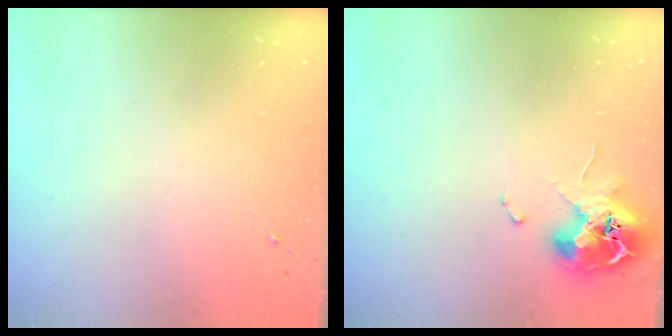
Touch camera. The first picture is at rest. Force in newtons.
{"total": 12.3, "press": 12.2, "slide": 1.6}